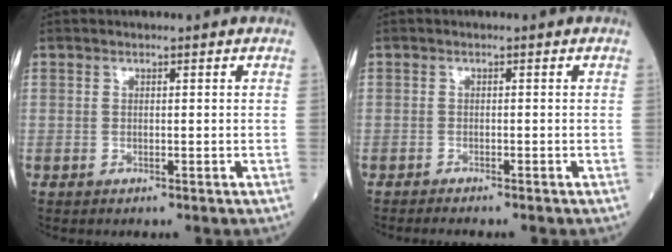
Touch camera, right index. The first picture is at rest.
{"total": 2.2, "force": [-2.0, 0.1, 0.9], "torque": [-0.016, -0.004, -0.028]}